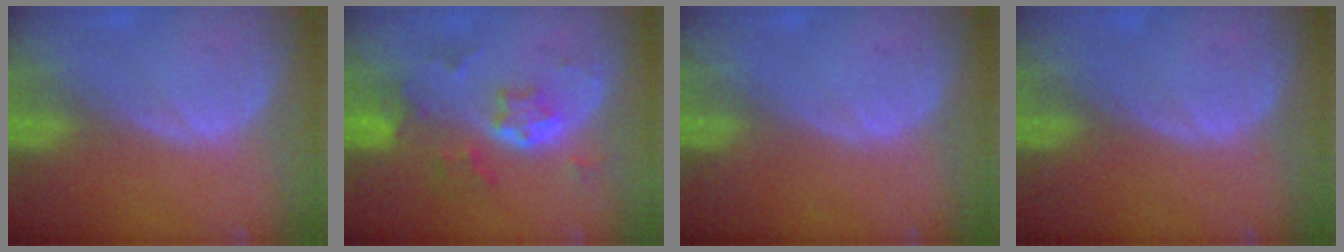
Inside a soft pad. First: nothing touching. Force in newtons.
{"total": 5.9, "press": 5.4, "slide": 2.5}
{"total": 0.0}
{"total": 0.0}